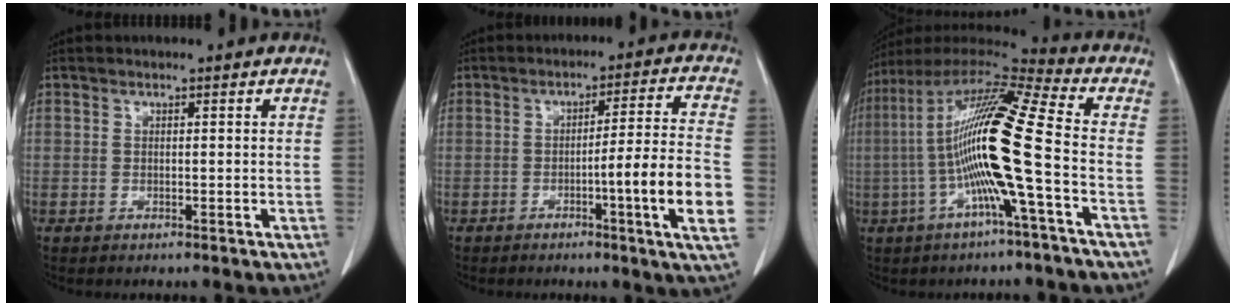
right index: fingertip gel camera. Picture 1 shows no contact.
{"total": 11.4, "force": [-3.2, -1.3, 10.9], "torque": [-0.151, -0.008, -0.052]}
{"total": 17.4, "force": [-2.6, -0.3, 17.2], "torque": [-0.328, 0.011, -0.066]}